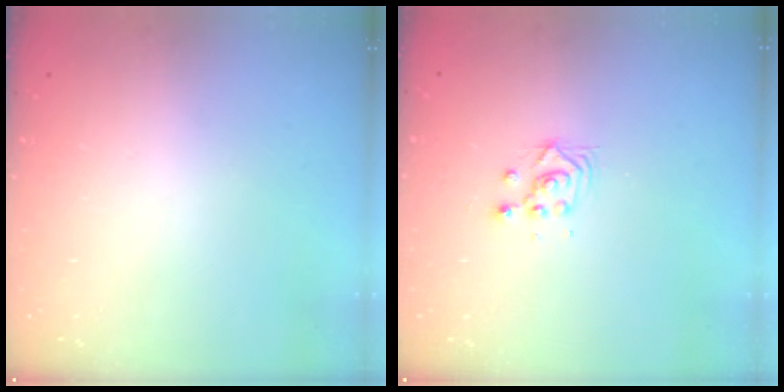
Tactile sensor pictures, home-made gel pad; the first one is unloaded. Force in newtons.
{"total": 2.8, "press": 2.8, "slide": 0.2}